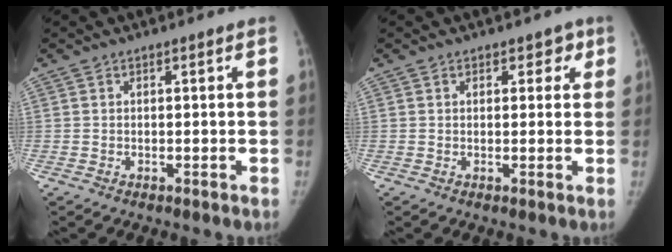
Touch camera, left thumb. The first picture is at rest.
{"total": 3.0, "force": [1.4, 2.0, 1.8], "torque": [0.006, -0.002, 0.013]}